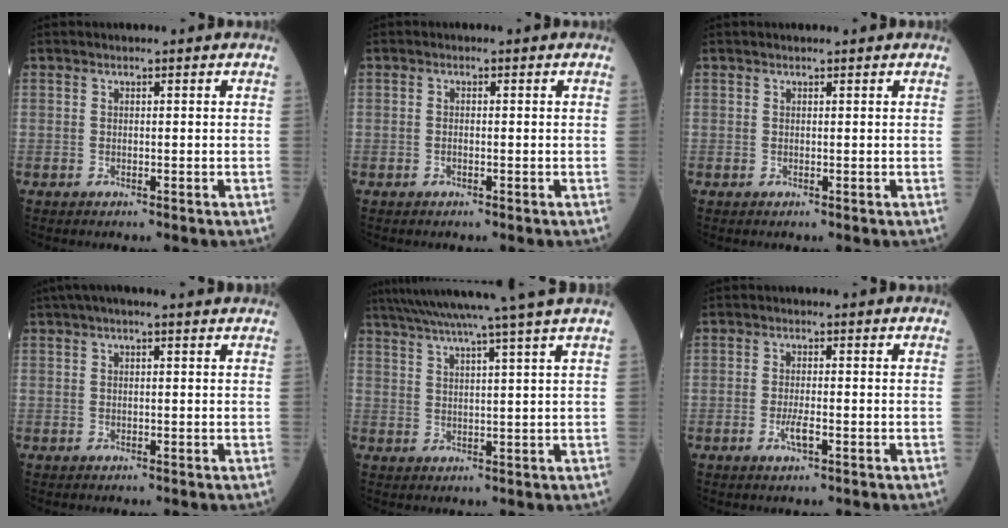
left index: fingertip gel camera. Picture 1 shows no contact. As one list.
[{"total": 0.6, "force": [-0.4, 0.2, 0.4], "torque": [-0.009, -0.001, -0.008]}, {"total": 0.6, "force": [0.6, 0.3, -0.1], "torque": [-0.010, 0.011, 0.013]}, {"total": 5.1, "force": [4.0, 0.4, 3.1], "torque": [-0.055, 0.036, 0.054]}, {"total": 15.2, "force": [12.9, -2.8, 7.5], "torque": [-0.128, -0.014, 0.183]}, {"total": 2.4, "force": [-1.0, 0.4, 2.2], "torque": [-0.047, -0.002, -0.017]}]